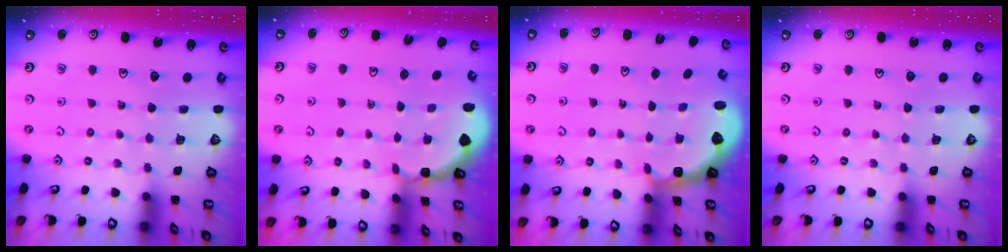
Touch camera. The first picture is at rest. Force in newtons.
{"total": 1.5, "press": 1.4, "slide": 0.3}
{"total": 2.7, "press": 2.1, "slide": 1.7}
{"total": 0.0}